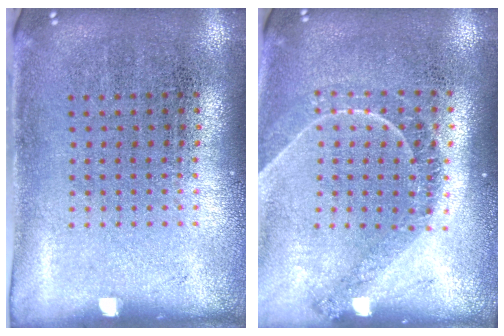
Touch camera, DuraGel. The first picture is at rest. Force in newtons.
{"total": 1.2, "press": 1.2, "slide": 0.3}